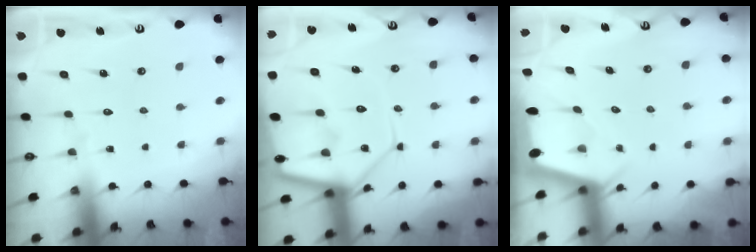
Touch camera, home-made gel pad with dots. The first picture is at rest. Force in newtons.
{"total": 15.6, "press": 15.5, "slide": 1.5}
{"total": 2.1, "press": 2.0, "slide": 0.3}